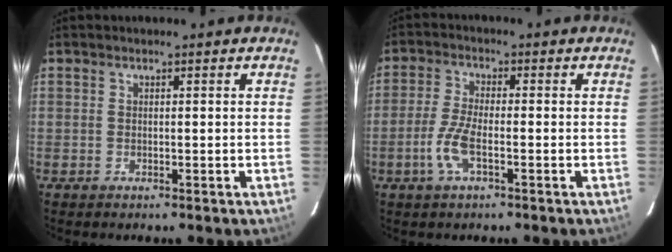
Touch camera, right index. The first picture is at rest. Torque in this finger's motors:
{"motor_torque": [0.04, -0.17, 0.15, 0.03]}